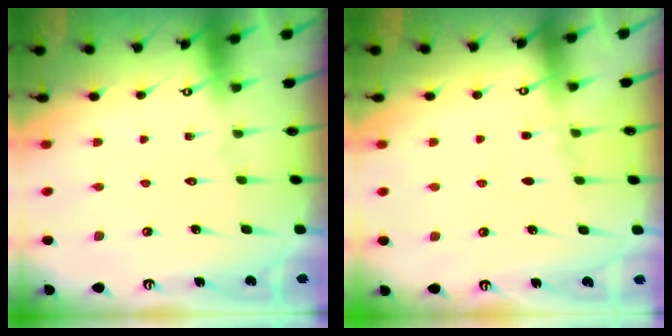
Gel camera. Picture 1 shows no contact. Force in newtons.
{"total": 2.9, "press": 2.9, "slide": 0.4}